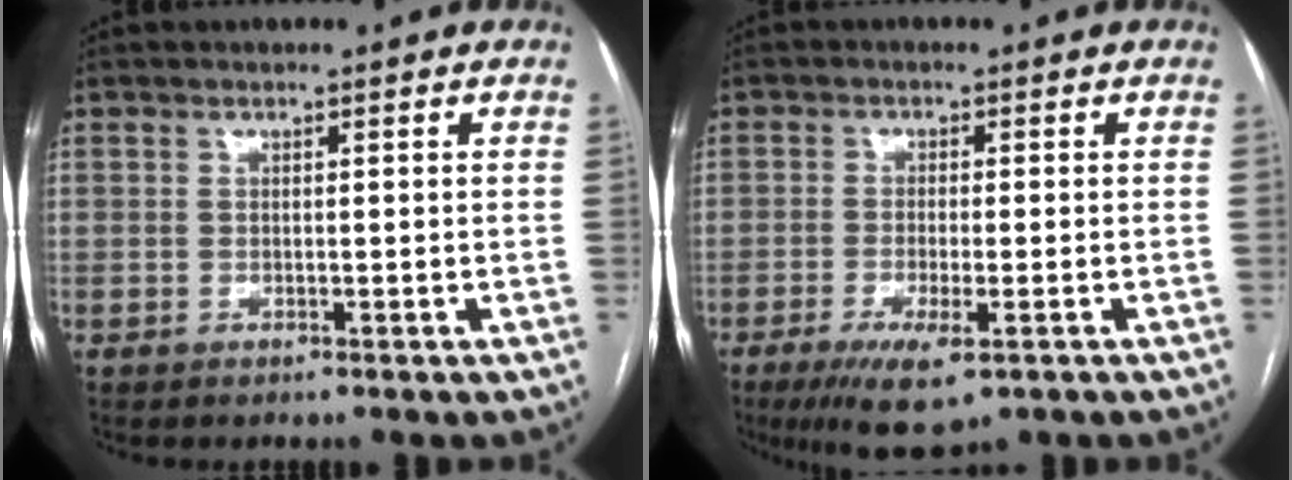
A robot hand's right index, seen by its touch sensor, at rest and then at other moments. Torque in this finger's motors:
{"motor_torque": [1.53, -0.48, 0.33, 0.12]}